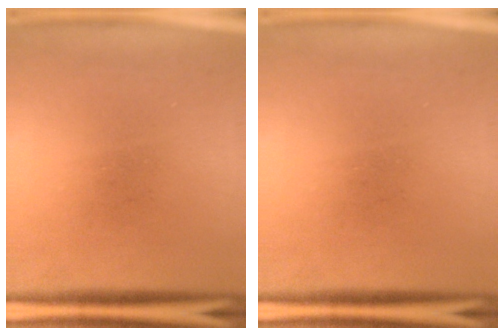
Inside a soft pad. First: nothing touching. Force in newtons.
{"total": 0.0}